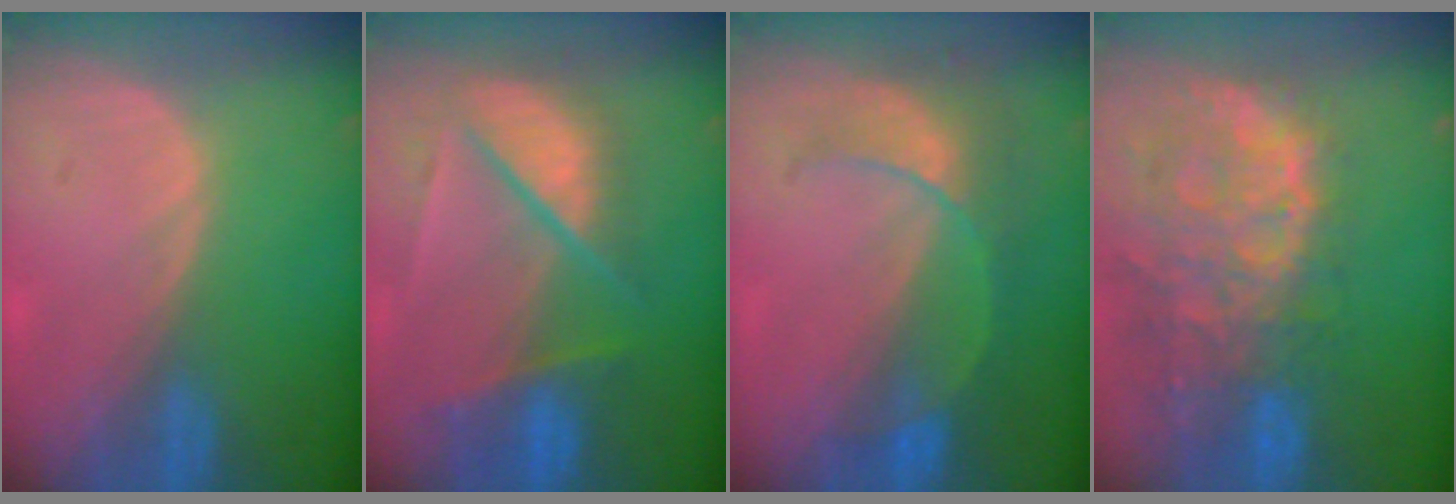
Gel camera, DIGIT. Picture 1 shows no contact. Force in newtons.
{"total": 9.3, "press": 8.1, "slide": 4.5}
{"total": 7.9, "press": 6.9, "slide": 3.8}
{"total": 13.6, "press": 11.0, "slide": 7.9}